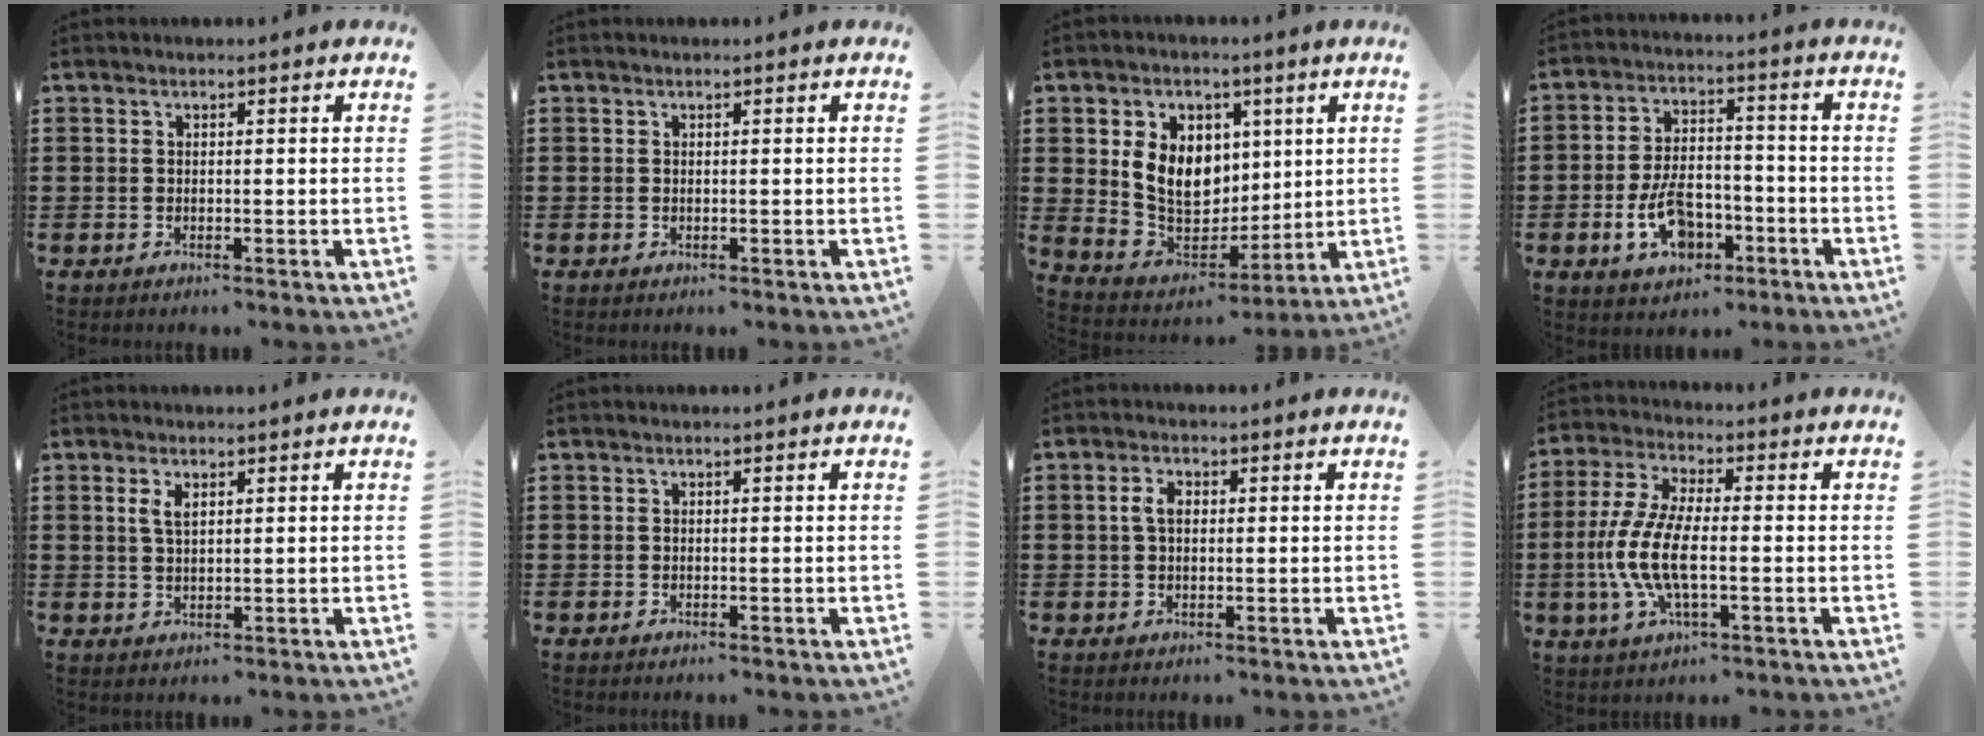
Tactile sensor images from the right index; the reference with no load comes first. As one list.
[{"total": 0.0}, {"total": 9.8, "force": [2.2, 8.0, 5.3], "torque": [-0.128, 0.010, 0.042]}, {"total": 8.6, "force": [-3.3, 5.0, 6.2], "torque": [-0.120, 0.007, -0.062]}, {"total": 2.6, "force": [1.0, 1.0, 2.1], "torque": [-0.046, 0.005, 0.016]}, {"total": 0.0}, {"total": 3.0, "force": [0.4, 1.7, 2.4], "torque": [-0.058, 0.006, 0.003]}, {"total": 9.8, "force": [-2.1, 3.7, 8.8], "torque": [-0.210, -0.015, -0.046]}]